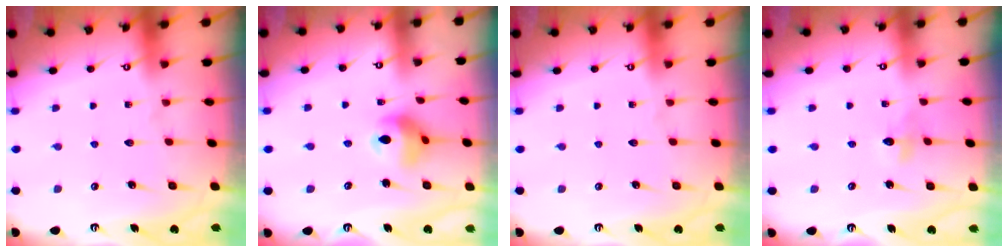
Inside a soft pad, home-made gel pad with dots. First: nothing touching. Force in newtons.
{"total": 9.6, "press": 9.5, "slide": 1.2}
{"total": 0.0}
{"total": 3.0, "press": 2.9, "slide": 0.3}